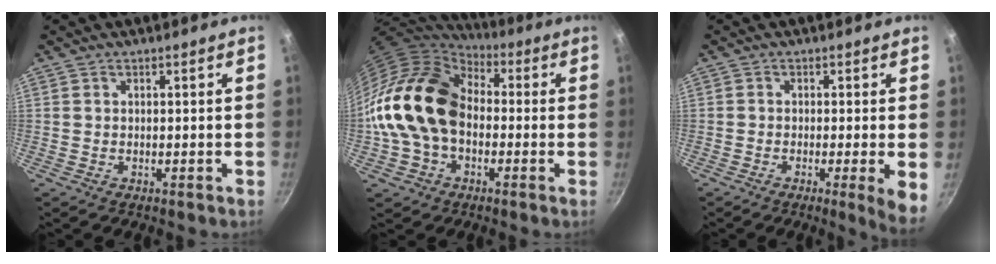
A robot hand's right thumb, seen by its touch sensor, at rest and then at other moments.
{"total": 19.0, "force": [-0.9, 13.9, 13.0], "torque": [-0.220, 0.045, -0.029]}
{"total": 5.6, "force": [-1.2, 0.4, 5.4], "torque": [-0.072, -0.006, -0.019]}